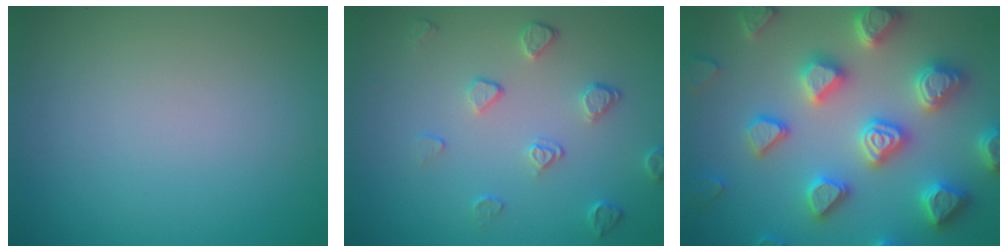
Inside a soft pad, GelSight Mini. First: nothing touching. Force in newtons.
{"total": 2.1, "press": 1.4, "slide": 1.5}
{"total": 7.4, "press": 7.2, "slide": 1.6}